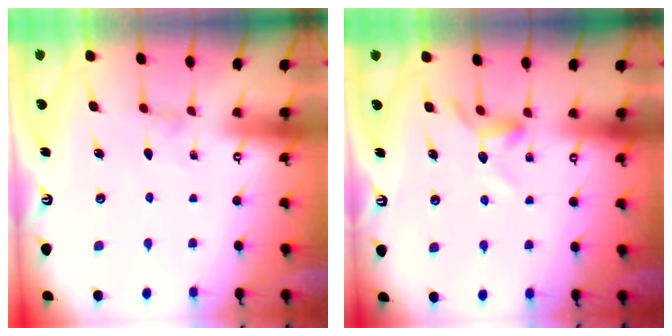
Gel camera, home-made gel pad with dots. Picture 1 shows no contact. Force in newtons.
{"total": 6.9, "press": 6.9, "slide": 0.9}